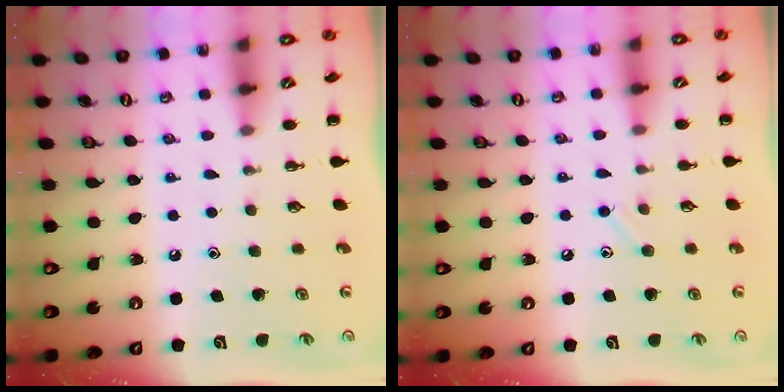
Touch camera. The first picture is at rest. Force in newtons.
{"total": 4.8, "press": 4.6, "slide": 1.5}